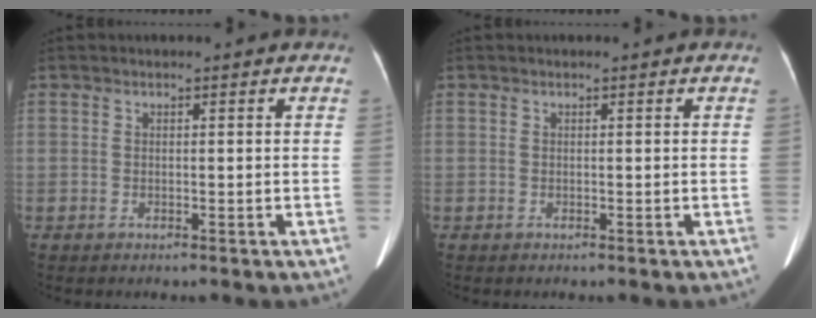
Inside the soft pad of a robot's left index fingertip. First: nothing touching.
{"total": 0.0}